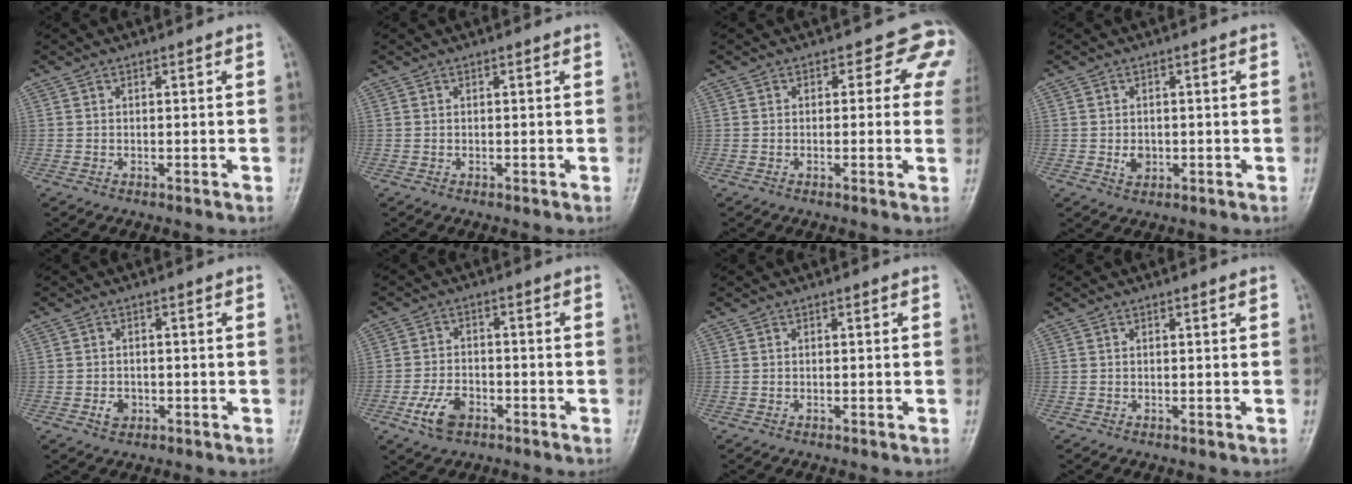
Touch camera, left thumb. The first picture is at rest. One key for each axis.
{"total": 0.0}
{"total": 5.4, "fx": 2.7, "fy": 3.9, "fz": 2.7, "tx": 0.009, "ty": -0.008, "tz": 0.005}
{"total": 2.2, "fx": -0.5, "fy": 1.8, "fz": 1.2, "tx": -0.015, "ty": 0.000, "tz": -0.004}
{"total": 2.3, "fx": -1.0, "fy": 1.8, "fz": 1.0, "tx": -0.013, "ty": 0.003, "tz": -0.014}
{"total": 6.2, "fx": -3.3, "fy": 3.7, "fz": 3.7, "tx": -0.074, "ty": 0.013, "tz": -0.060}
{"total": 0.0}
{"total": 0.0}